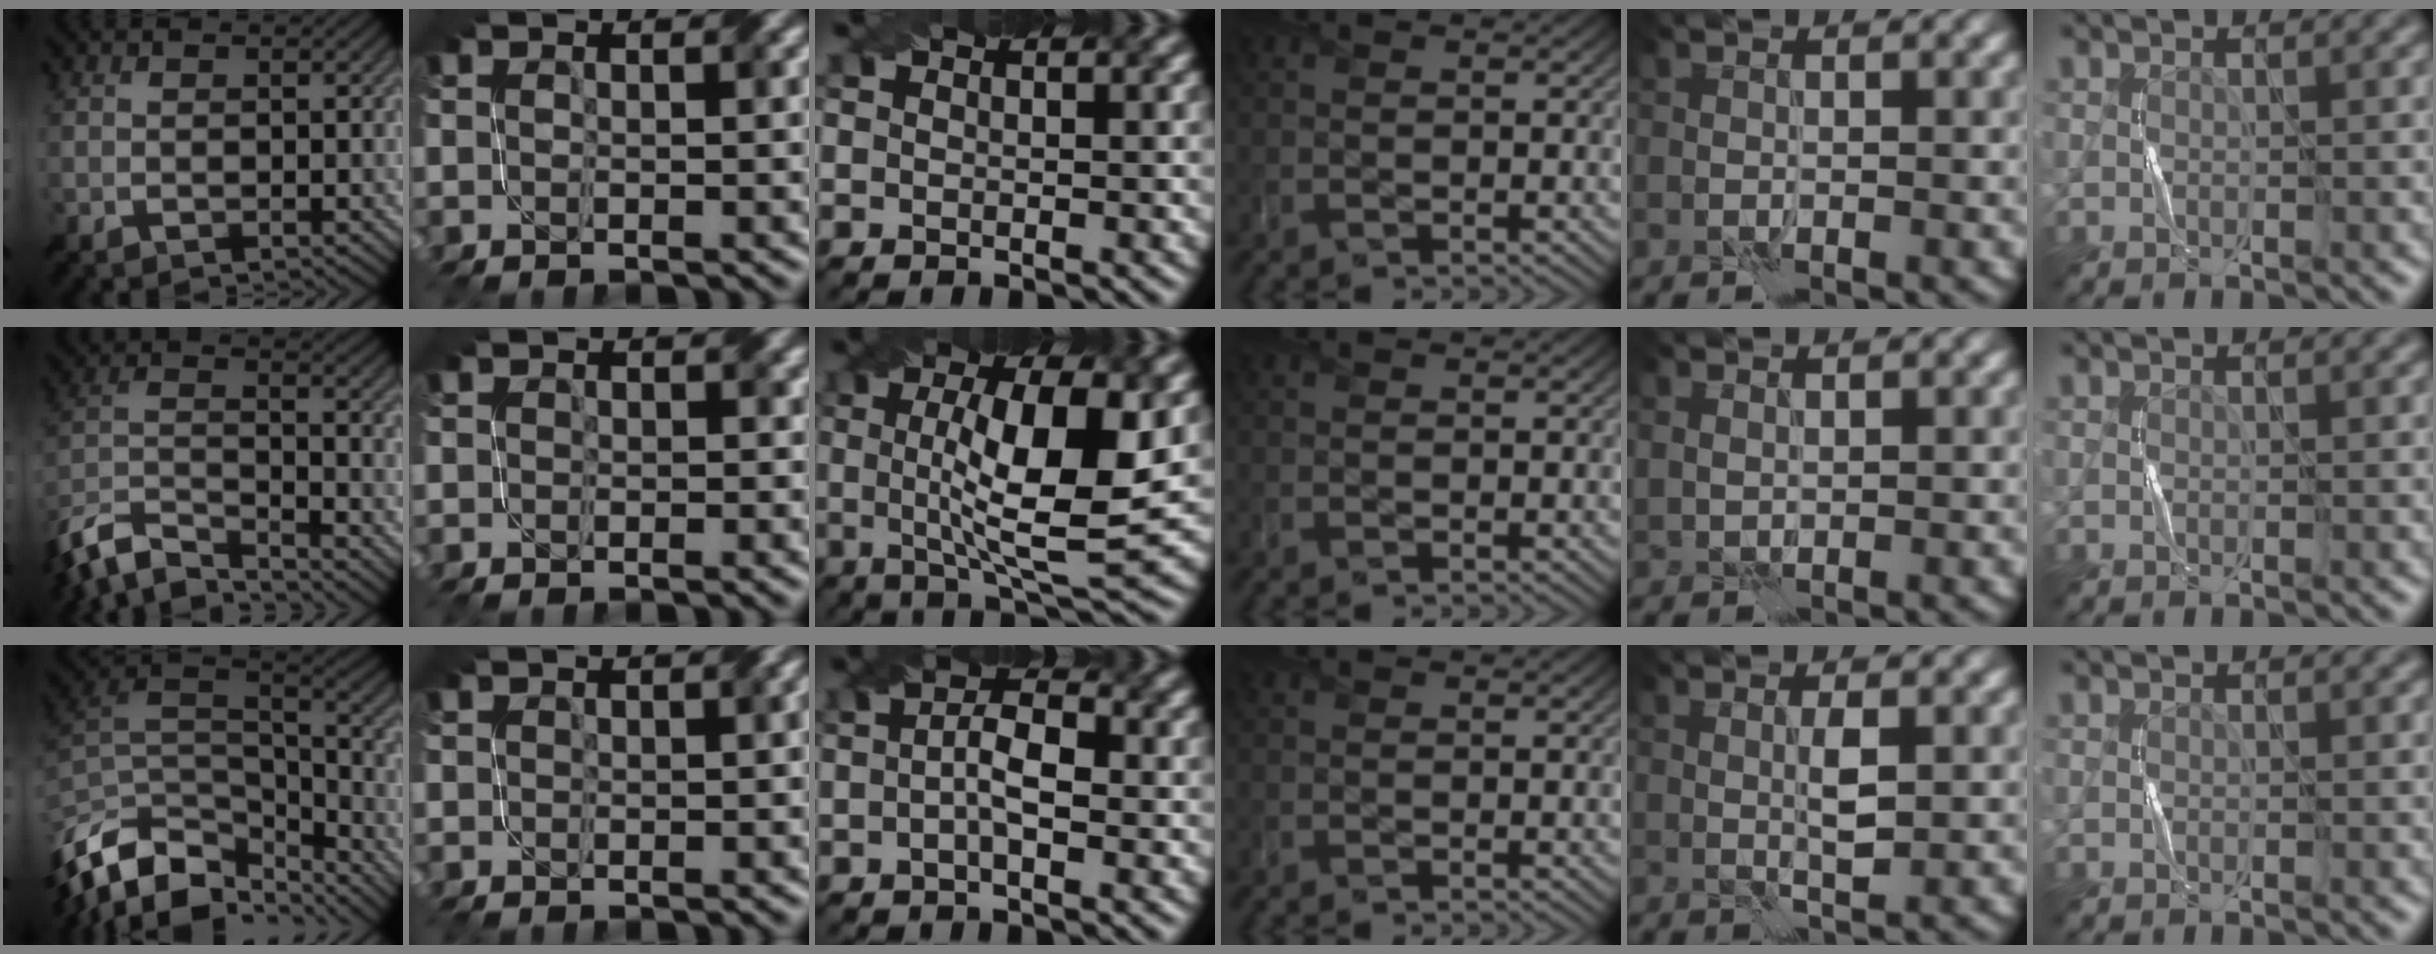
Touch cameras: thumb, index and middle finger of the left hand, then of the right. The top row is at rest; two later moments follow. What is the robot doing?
{"motion": "twist", "object": "screw"}